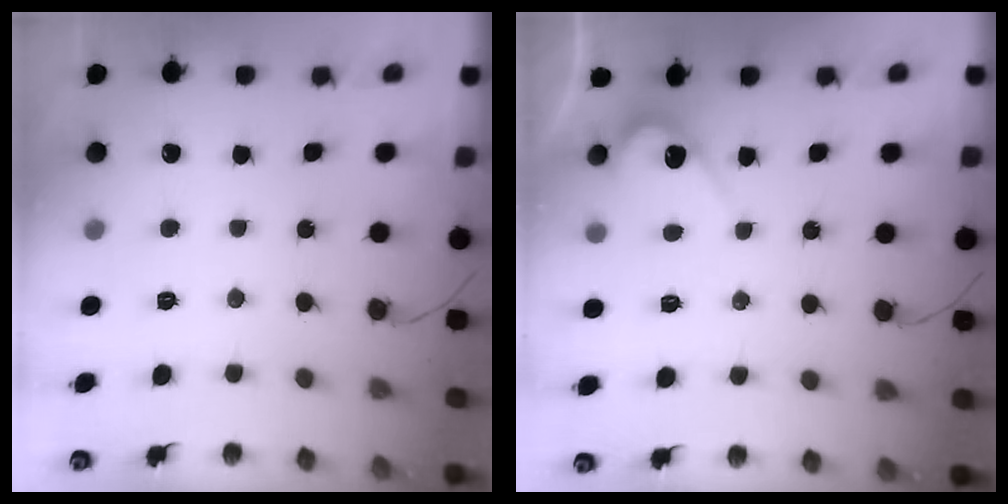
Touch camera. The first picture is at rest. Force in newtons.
{"total": 3.8, "press": 3.8, "slide": 0.3}